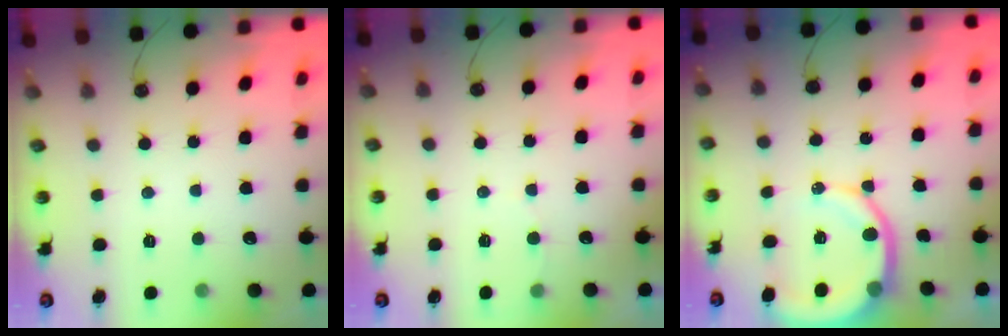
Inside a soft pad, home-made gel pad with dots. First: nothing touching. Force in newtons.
{"total": 2.3, "press": 2.3, "slide": 0.3}
{"total": 10.5, "press": 10.4, "slide": 1.4}